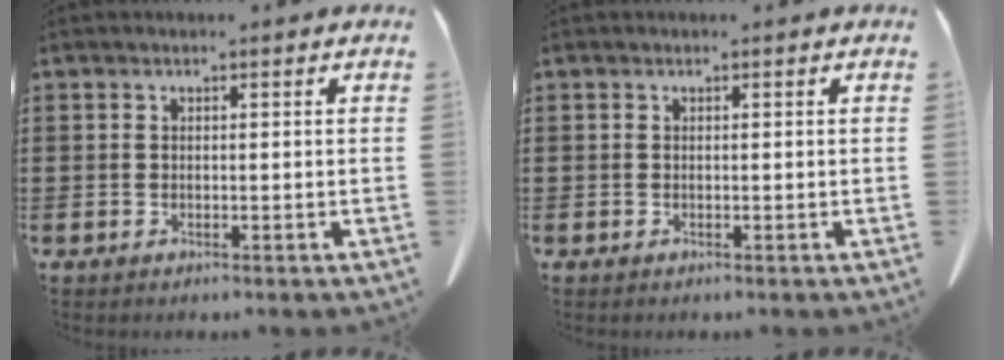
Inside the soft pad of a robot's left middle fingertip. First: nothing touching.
{"total": 0.0}